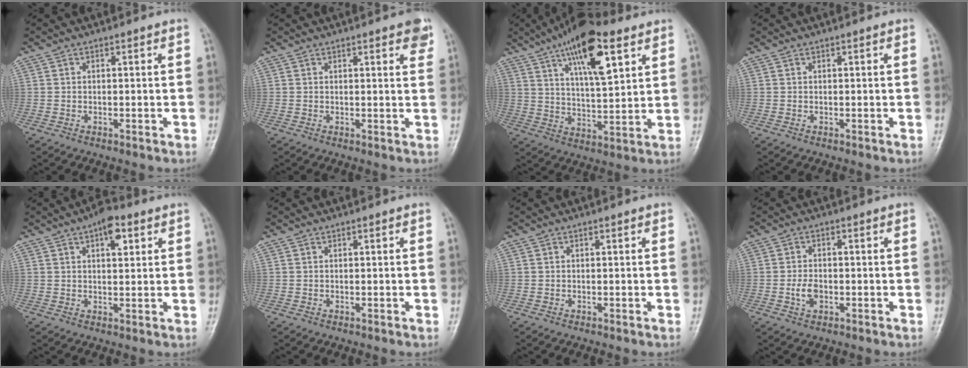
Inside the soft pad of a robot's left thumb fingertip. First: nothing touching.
{"total": 4.0, "force": [2.3, 1.2, 3.0], "torque": [-0.024, -0.005, 0.023]}
{"total": 15.8, "force": [8.2, 5.4, 12.4], "torque": [-0.182, -0.027, 0.138]}
{"total": 0.0}
{"total": 5.6, "force": [2.7, 2.5, 4.2], "torque": [-0.046, -0.005, 0.034]}
{"total": 0.0}
{"total": 0.0}
{"total": 3.3, "force": [-0.9, 2.1, 2.4], "torque": [-0.041, 0.007, -0.017]}